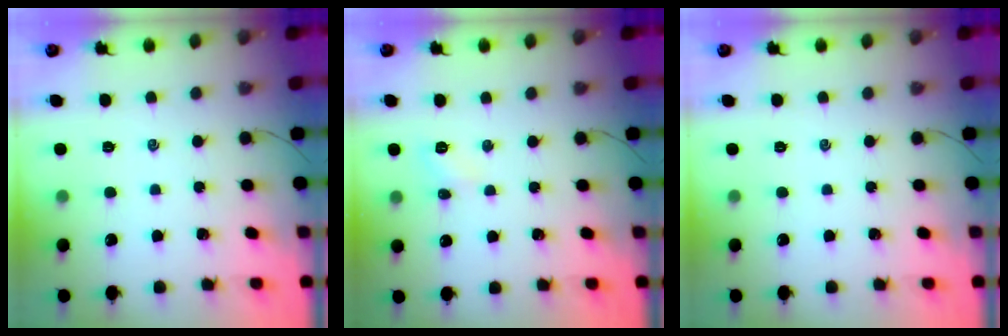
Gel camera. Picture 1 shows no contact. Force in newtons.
{"total": 5.0, "press": 4.8, "slide": 1.6}
{"total": 0.0}